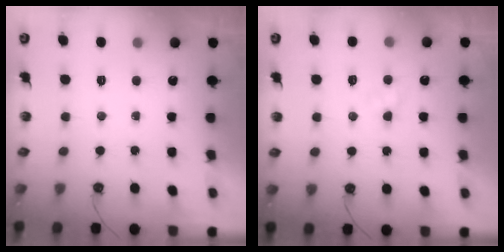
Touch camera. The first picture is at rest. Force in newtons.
{"total": 3.3, "press": 3.3, "slide": 0.5}